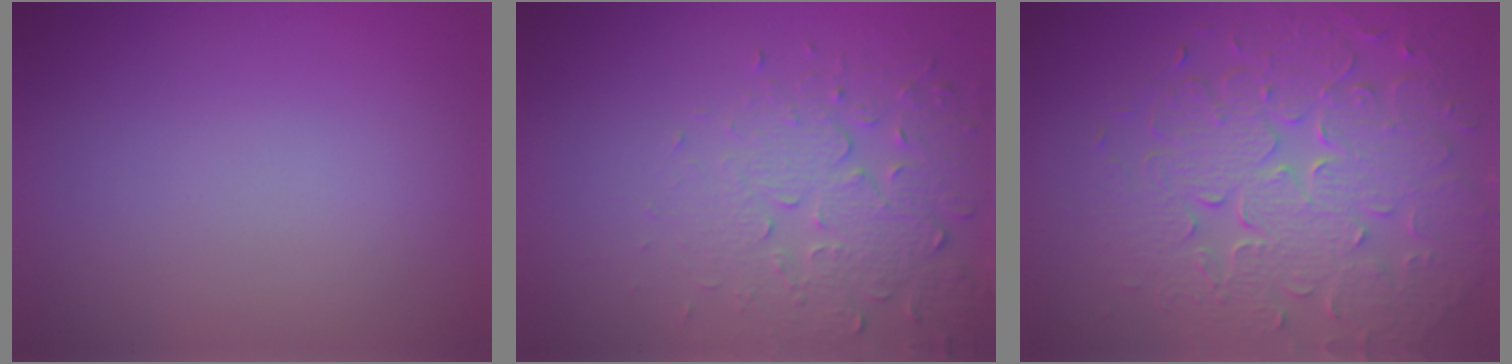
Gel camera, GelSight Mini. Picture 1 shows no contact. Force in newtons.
{"total": 5.1, "press": 3.7, "slide": 3.4}
{"total": 8.1, "press": 5.9, "slide": 5.6}